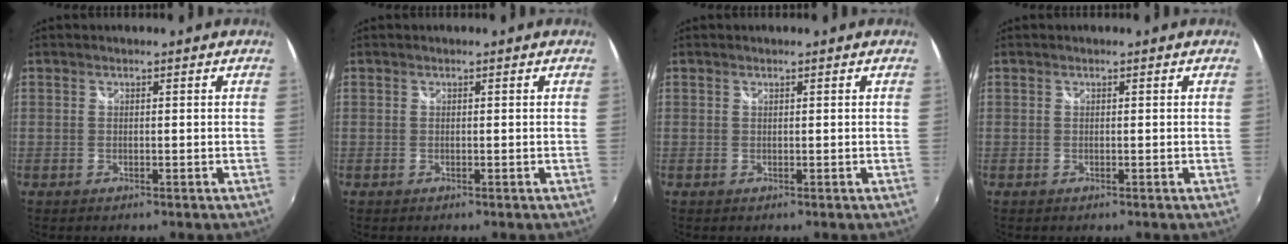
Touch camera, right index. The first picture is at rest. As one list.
[{"total": 0.0}, {"total": 0.0}, {"total": 0.0}]